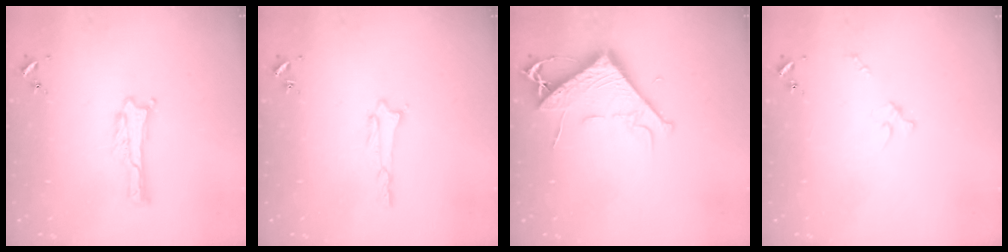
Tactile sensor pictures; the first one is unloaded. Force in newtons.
{"total": 0.7, "press": 0.7, "slide": 0.1}
{"total": 7.8, "press": 7.8, "slide": 0.8}
{"total": 2.0, "press": 2.0, "slide": 0.2}